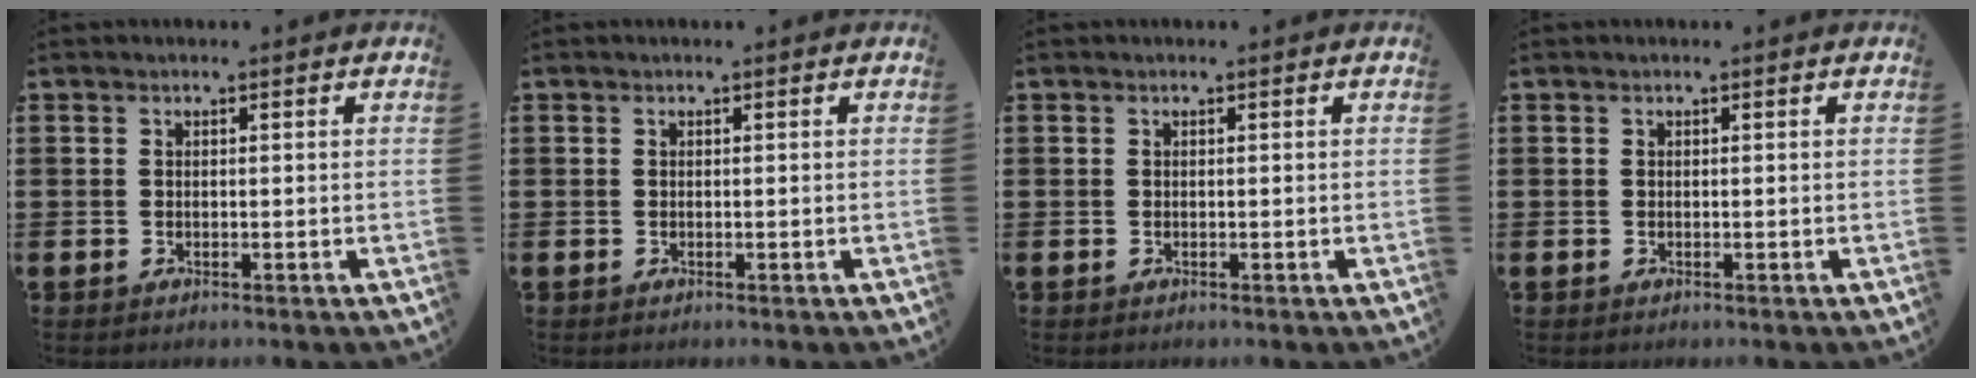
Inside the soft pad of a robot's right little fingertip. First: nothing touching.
{"total": 0.0}
{"total": 0.0}
{"total": 0.0}